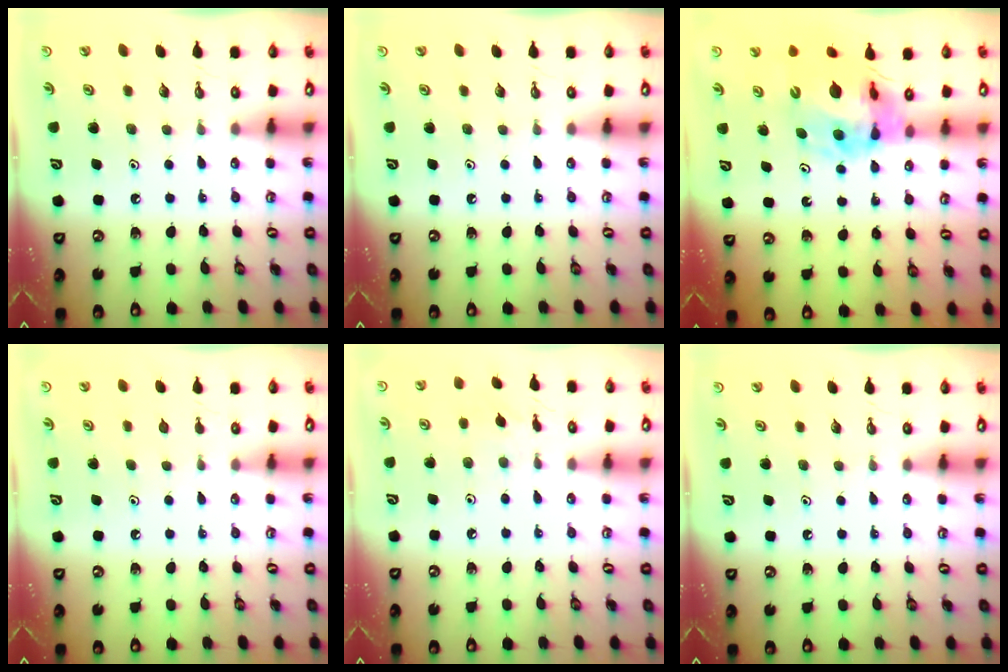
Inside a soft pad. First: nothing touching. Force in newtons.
{"total": 0.0}
{"total": 16.1, "press": 16.0, "slide": 1.6}
{"total": 0.6, "press": 0.6, "slide": 0.2}
{"total": 2.8, "press": 2.8, "slide": 0.1}
{"total": 0.0}